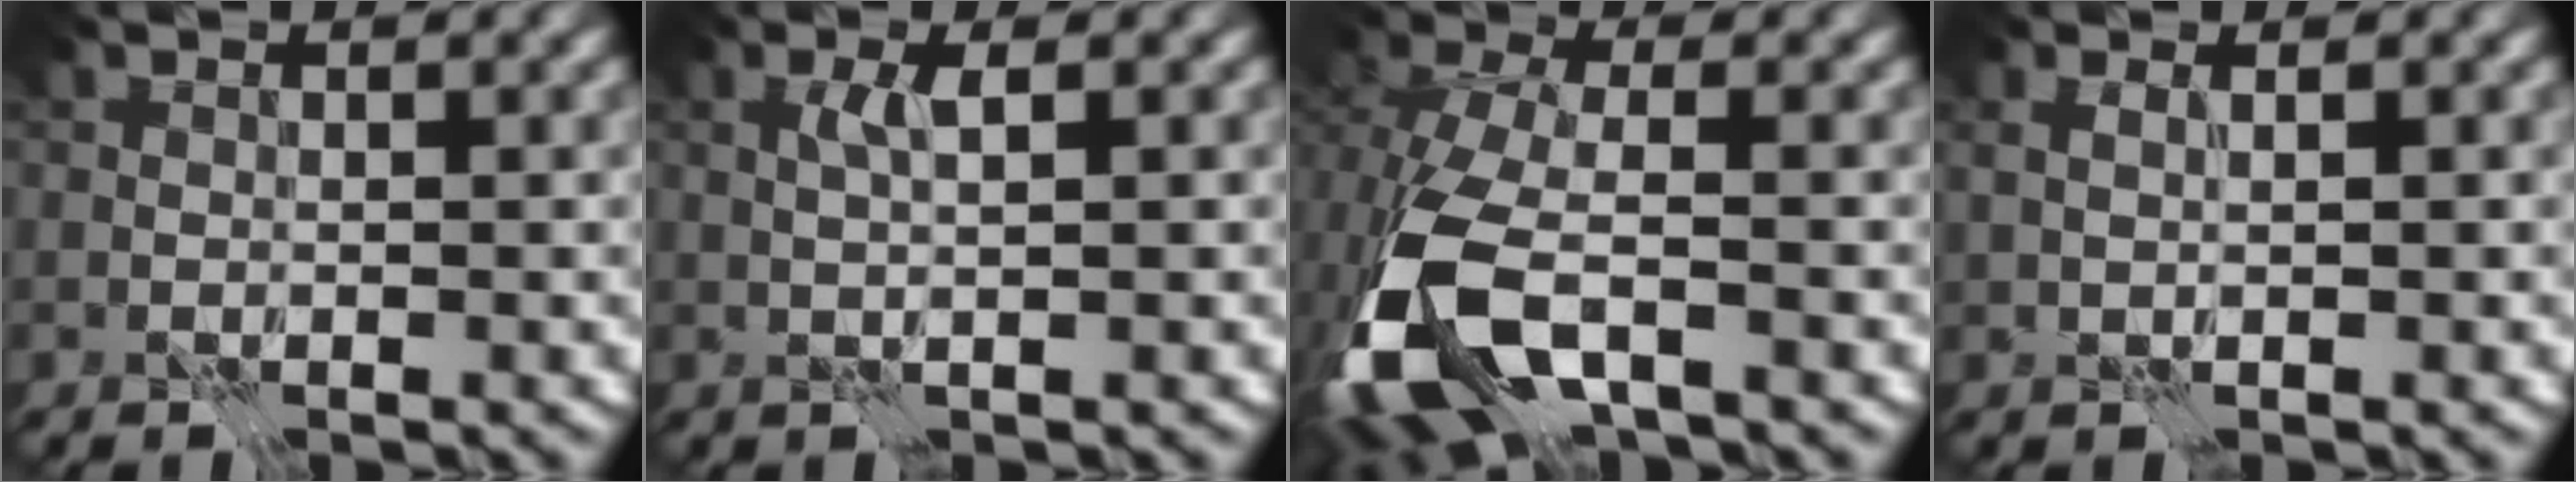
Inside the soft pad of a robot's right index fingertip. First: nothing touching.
{"total": 1.8, "force": [1.0, -0.6, 1.3], "torque": [-0.023, 0.006, 0.018]}
{"total": 9.5, "force": [-3.8, 4.8, 7.3], "torque": [-0.185, -0.021, -0.075]}
{"total": 1.4, "force": [1.2, -0.4, 0.5], "torque": [-0.002, -0.002, 0.020]}